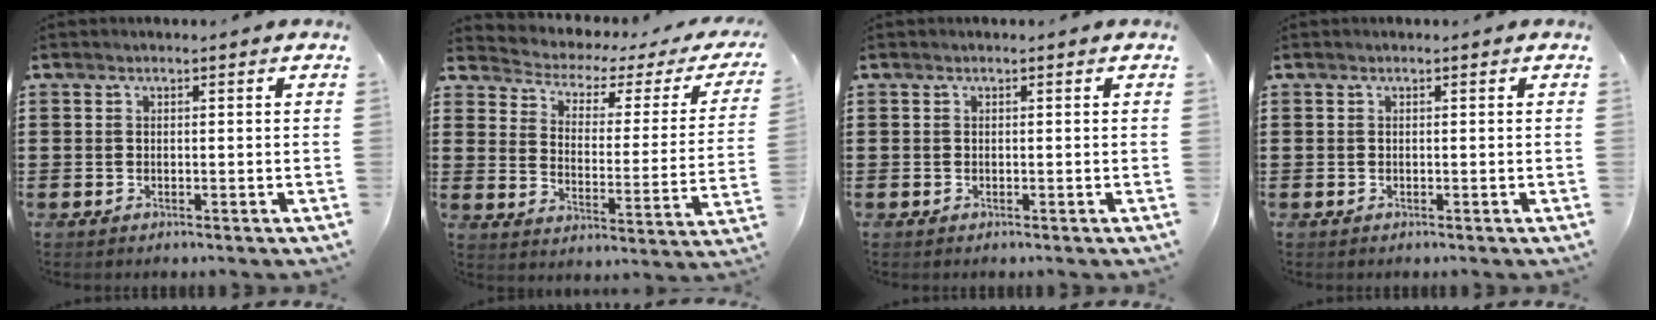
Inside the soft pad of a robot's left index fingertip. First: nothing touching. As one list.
[{"total": 2.3, "force": [1.6, 1.2, 1.2], "torque": [-0.040, -0.018, 0.014]}, {"total": 0.0}, {"total": 0.0}]